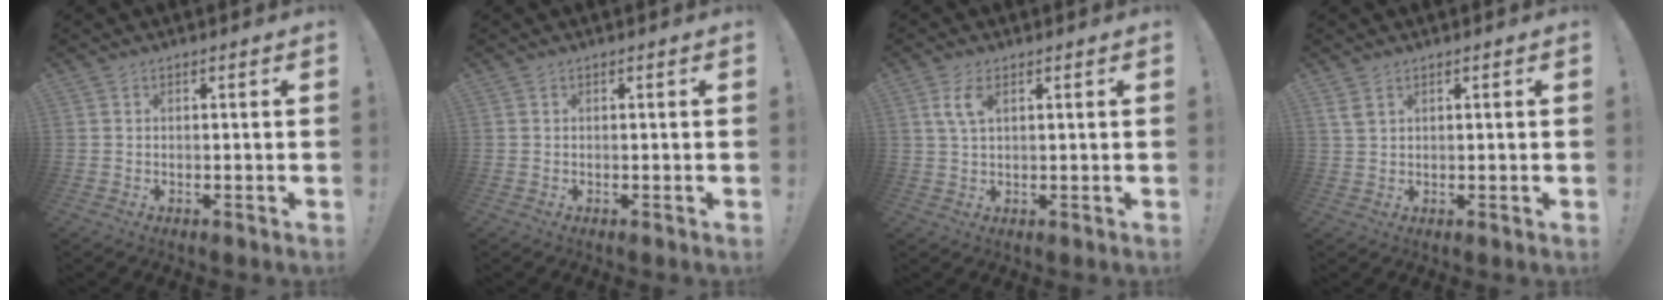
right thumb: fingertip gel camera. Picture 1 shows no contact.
{"total": 0.0}
{"total": 4.5, "force": [1.8, 1.9, 3.7], "torque": [-0.075, 0.005, 0.033]}
{"total": 2.7, "force": [1.6, 1.1, 1.9], "torque": [-0.045, 0.001, 0.031]}